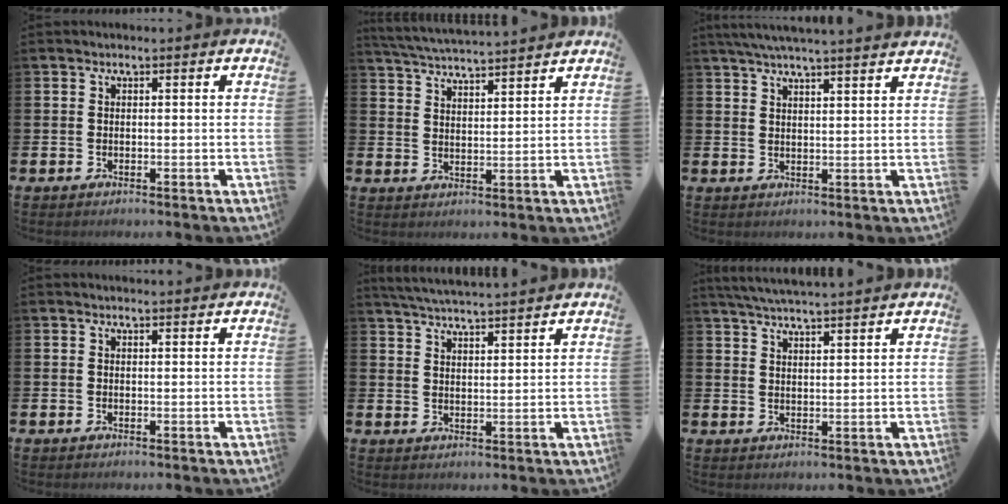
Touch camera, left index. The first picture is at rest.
{"total": 4.8, "force": [4.8, -0.3, 0.4], "torque": [-0.029, -0.031, 0.085]}
{"total": 4.7, "force": [4.4, -0.7, 1.4], "torque": [-0.035, -0.015, 0.079]}
{"total": 0.7, "force": [0.7, 0.0, 0.1], "torque": [0.007, -0.004, 0.011]}
{"total": 4.8, "force": [4.7, -0.4, 0.7], "torque": [-0.031, -0.026, 0.085]}
{"total": 4.5, "force": [4.4, -0.5, 0.8], "torque": [-0.032, -0.020, 0.080]}